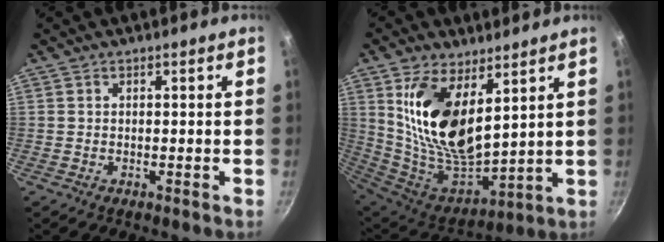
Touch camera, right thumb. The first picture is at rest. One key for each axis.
{"total": 18.9, "fx": 7.1, "fy": 9.2, "fz": 14.8, "tx": -0.267, "ty": -0.066, "tz": 0.149}